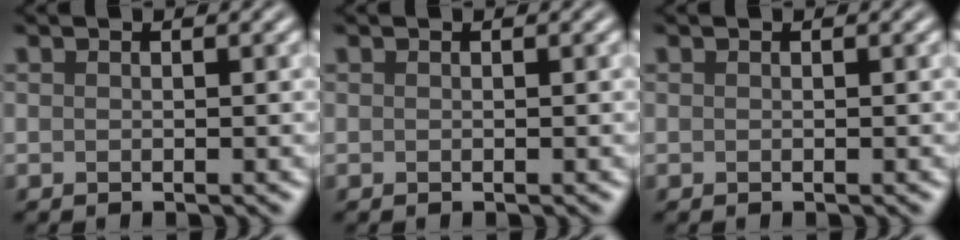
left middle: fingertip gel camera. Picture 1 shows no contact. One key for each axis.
{"total": 0.0}
{"total": 0.0}